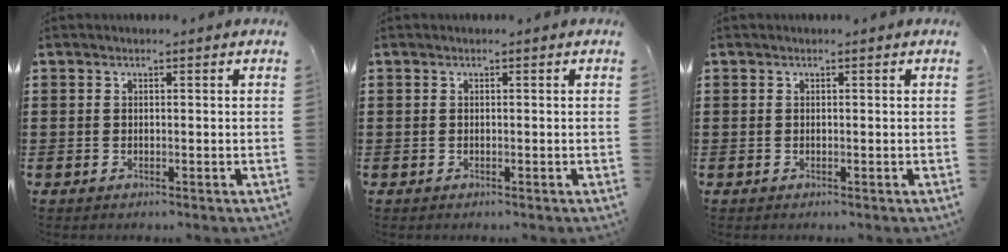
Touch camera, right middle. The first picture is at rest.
{"total": 0.0}
{"total": 0.0}